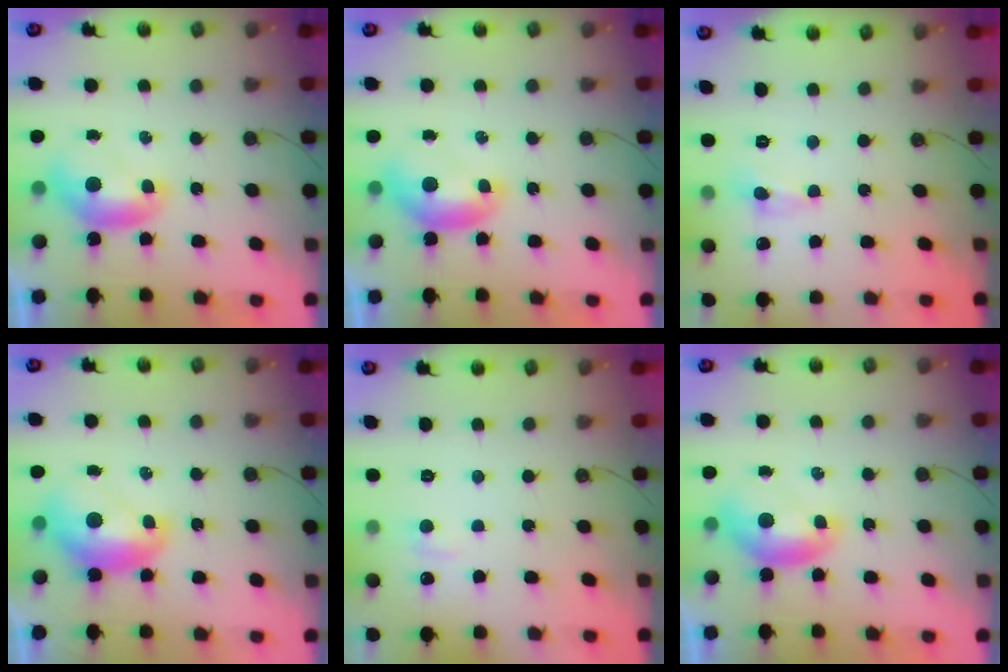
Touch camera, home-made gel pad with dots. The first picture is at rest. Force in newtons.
{"total": 0.0}
{"total": 1.4, "press": 1.2, "slide": 0.6}
{"total": 2.6, "press": 2.5, "slide": 0.3}
{"total": 1.2, "press": 1.0, "slide": 0.7}
{"total": 0.0}